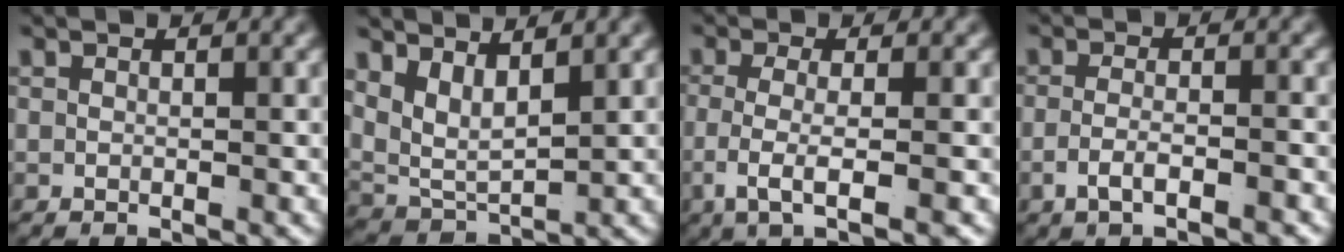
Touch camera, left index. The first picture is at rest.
{"total": 6.5, "force": [1.7, 5.1, 3.7], "torque": [-0.095, -0.024, 0.032]}
{"total": 4.6, "force": [-1.4, 1.0, 4.2], "torque": [-0.087, -0.018, -0.014]}
{"total": 2.7, "force": [-1.9, 0.3, 1.9], "torque": [-0.035, -0.014, -0.029]}